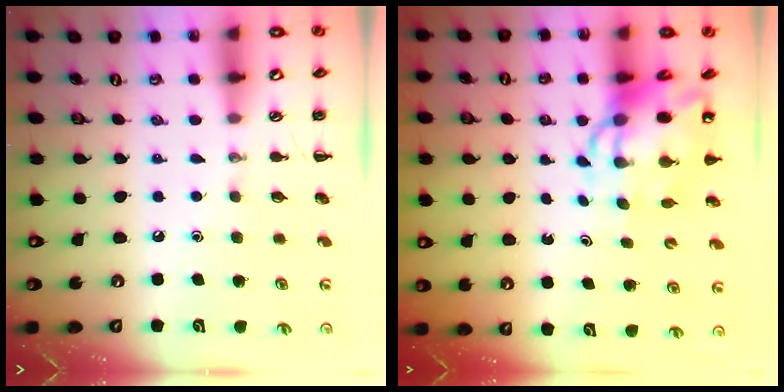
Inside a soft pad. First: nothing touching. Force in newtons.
{"total": 8.2, "press": 7.8, "slide": 2.4}